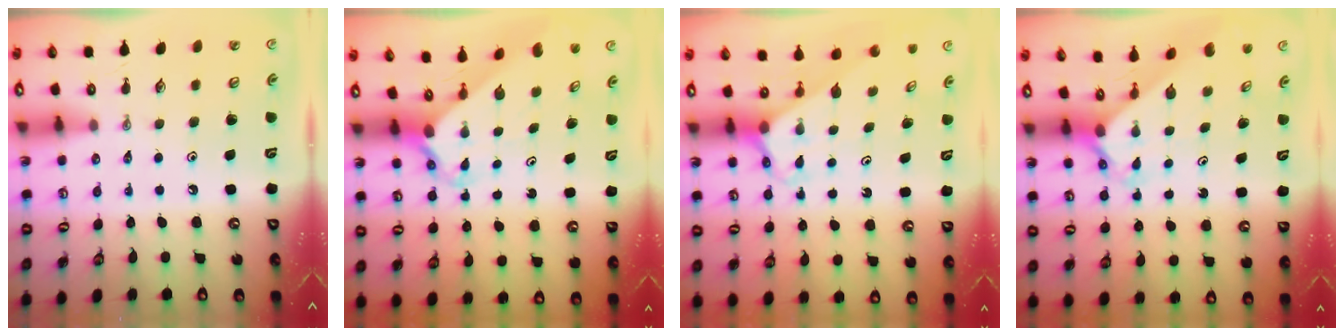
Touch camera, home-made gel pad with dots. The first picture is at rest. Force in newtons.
{"total": 2.2, "press": 2.2, "slide": 0.2}
{"total": 2.6, "press": 2.6, "slide": 0.1}
{"total": 2.4, "press": 2.4, "slide": 0.2}